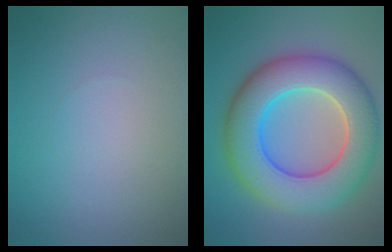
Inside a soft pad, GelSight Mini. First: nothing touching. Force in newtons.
{"total": 10.6, "press": 10.6, "slide": 0.8}